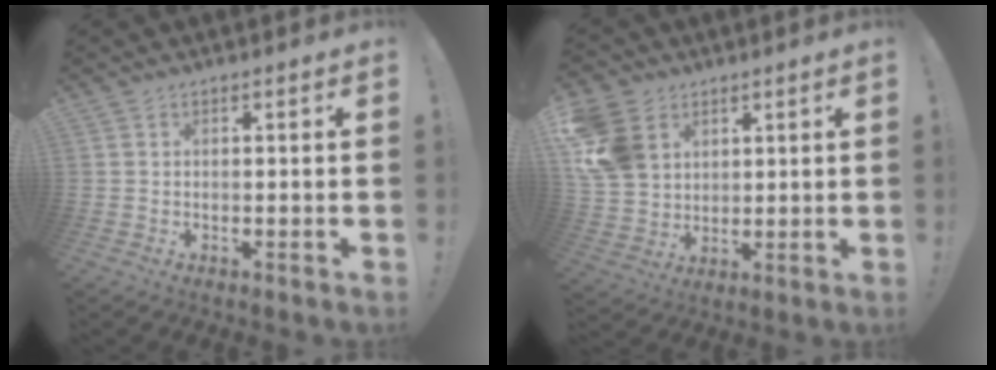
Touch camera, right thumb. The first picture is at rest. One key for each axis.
{"total": 13.4, "fx": 5.3, "fy": 10.6, "fz": 6.3, "tx": -0.126, "ty": -0.019, "tz": 0.110}